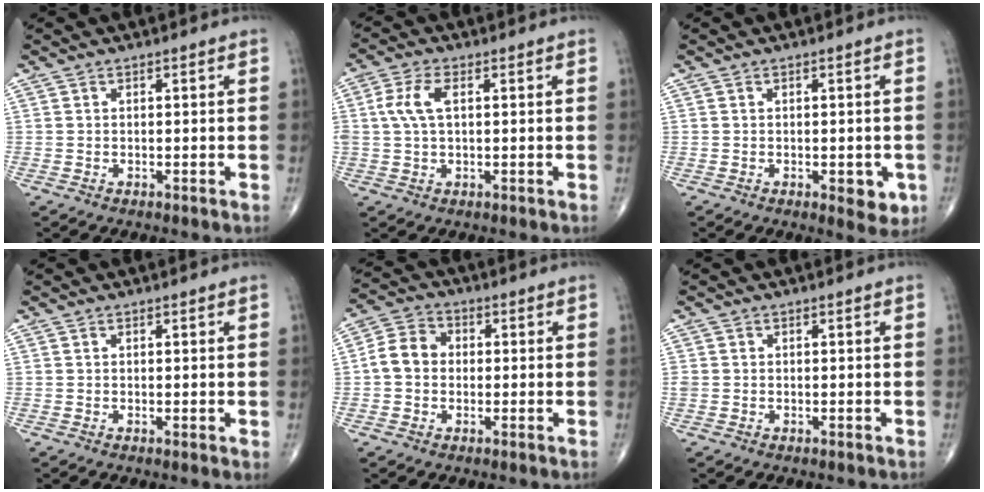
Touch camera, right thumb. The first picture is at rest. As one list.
[{"total": 5.9, "force": [1.1, 2.9, 5.0], "torque": [-0.123, 0.012, 0.021]}, {"total": 4.3, "force": [-1.3, 1.9, 3.6], "torque": [-0.026, -0.005, -0.011]}, {"total": 0.7, "force": [0.2, 0.1, 0.7], "torque": [-0.012, -0.004, 0.001]}, {"total": 6.7, "force": [-0.3, 5.6, 3.7], "torque": [-0.057, 0.022, -0.018]}, {"total": 1.1, "force": [-0.1, 1.0, 0.4], "torque": [-0.009, 0.003, -0.001]}]